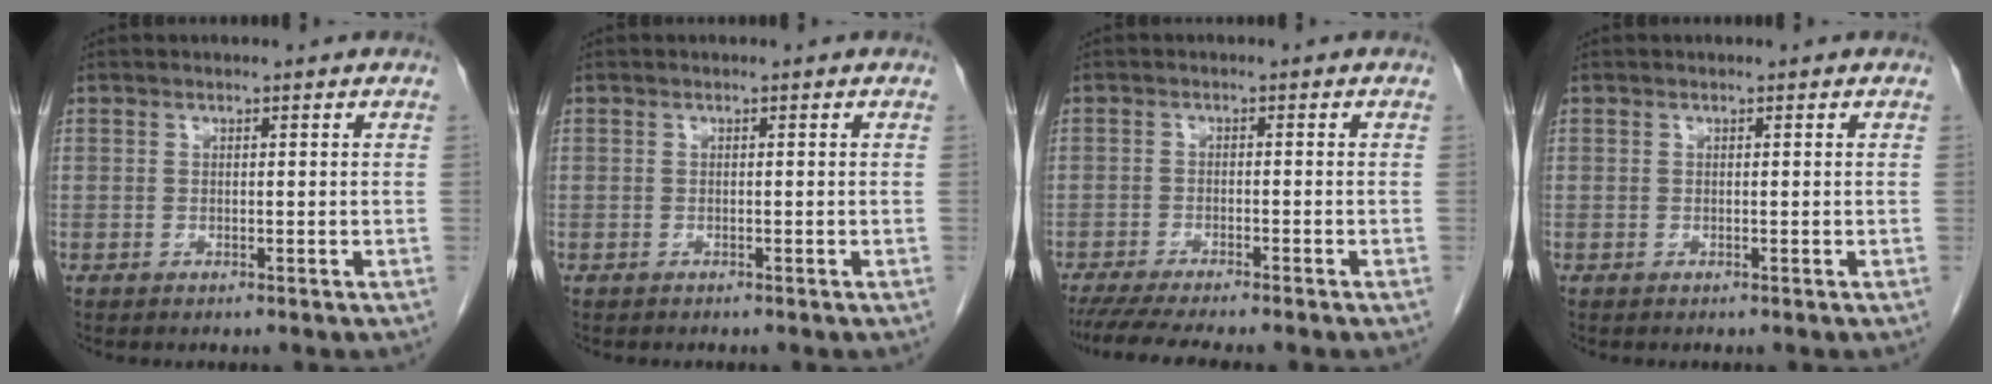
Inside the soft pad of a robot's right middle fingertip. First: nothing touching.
{"total": 0.0}
{"total": 9.0, "force": [-7.7, 0.1, 4.6], "torque": [-0.060, -0.017, -0.119]}
{"total": 0.0}